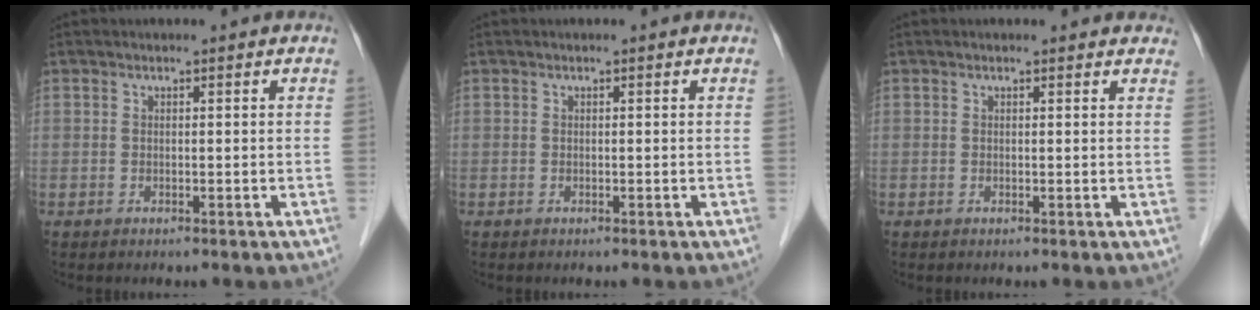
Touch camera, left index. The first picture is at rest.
{"total": 0.0}
{"total": 3.2, "force": [2.9, 1.0, 1.0], "torque": [-0.009, 0.011, 0.020]}